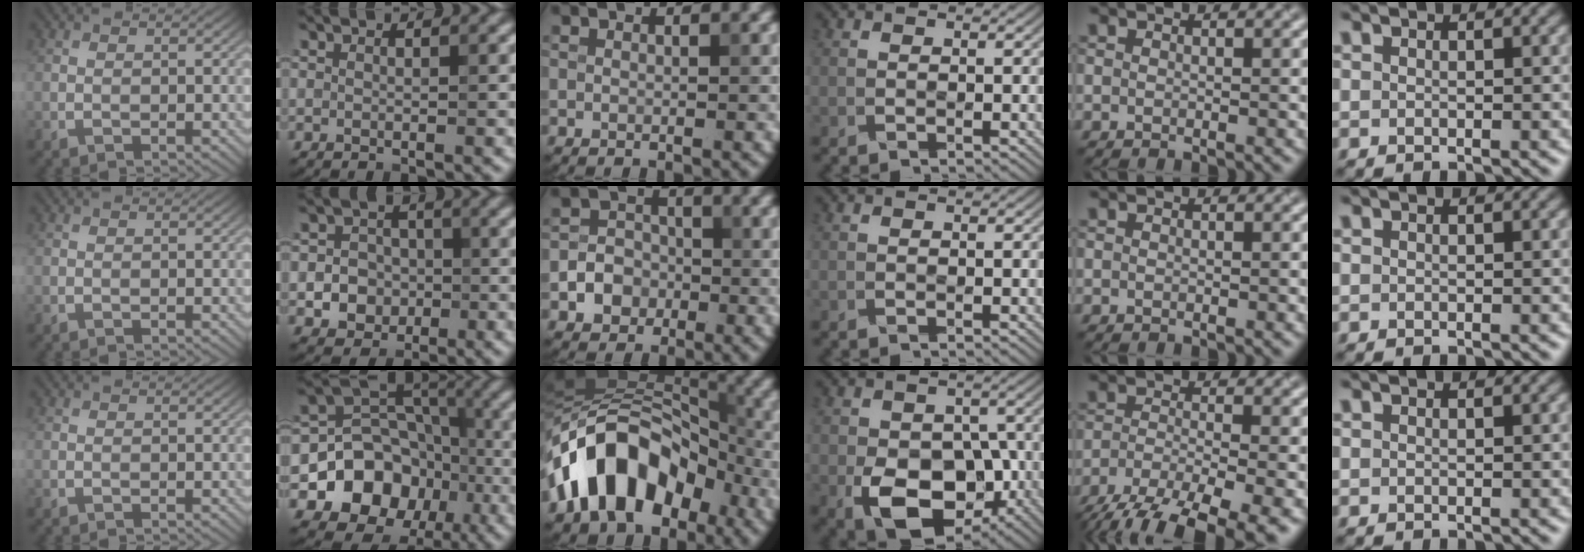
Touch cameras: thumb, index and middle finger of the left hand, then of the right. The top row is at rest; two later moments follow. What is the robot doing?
{"motion": "fold", "object": "origami paper"}